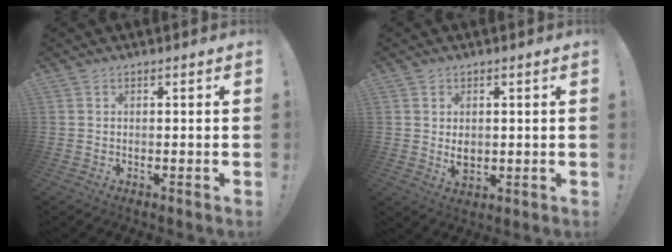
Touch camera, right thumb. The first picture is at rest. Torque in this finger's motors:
{"motor_torque": [-0.15, -0.22, 0.00, 0.42, 0.00]}